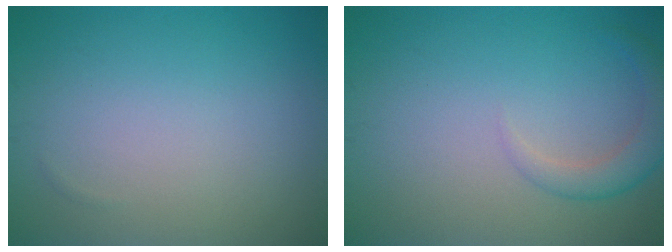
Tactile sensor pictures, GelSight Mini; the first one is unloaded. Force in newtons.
{"total": 2.6, "press": 2.5, "slide": 0.2}